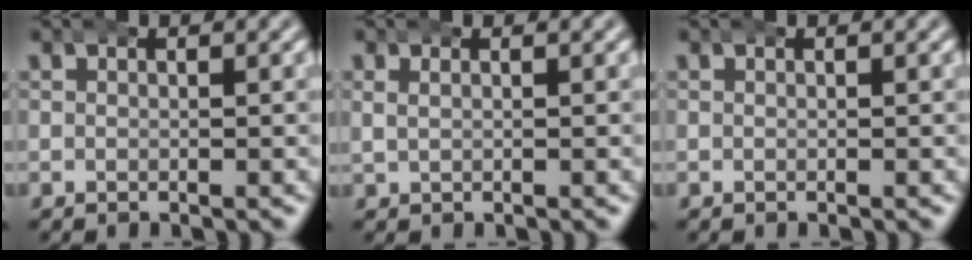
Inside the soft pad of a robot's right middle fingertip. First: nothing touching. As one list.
[{"total": 1.2, "force": [0.5, 0.8, 0.7], "torque": [-0.011, 0.006, 0.007]}, {"total": 0.0}]